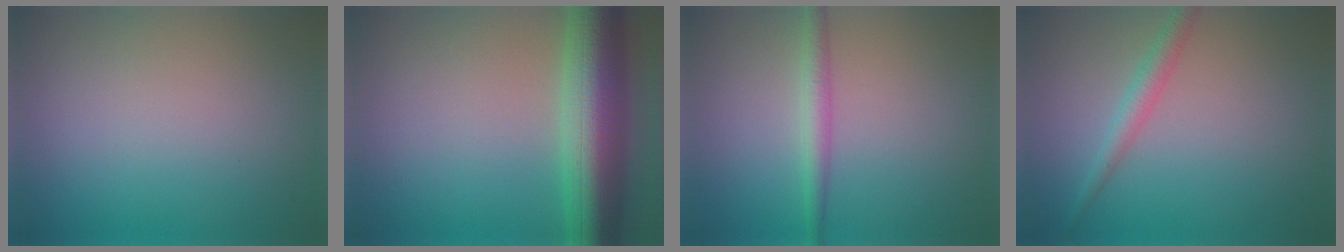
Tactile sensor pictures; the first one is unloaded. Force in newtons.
{"total": 9.6, "press": 9.6, "slide": 0.4}
{"total": 2.1, "press": 2.1, "slide": 0.0}
{"total": 2.1, "press": 2.1, "slide": 0.1}